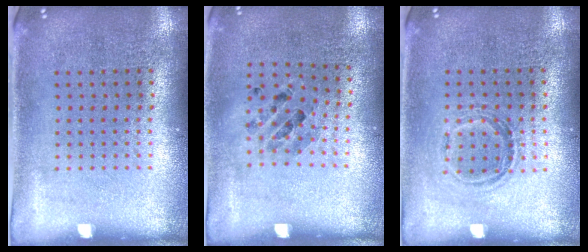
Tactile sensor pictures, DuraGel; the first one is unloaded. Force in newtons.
{"total": 0.8, "press": 0.8, "slide": 0.2}
{"total": 1.1, "press": 0.9, "slide": 0.6}